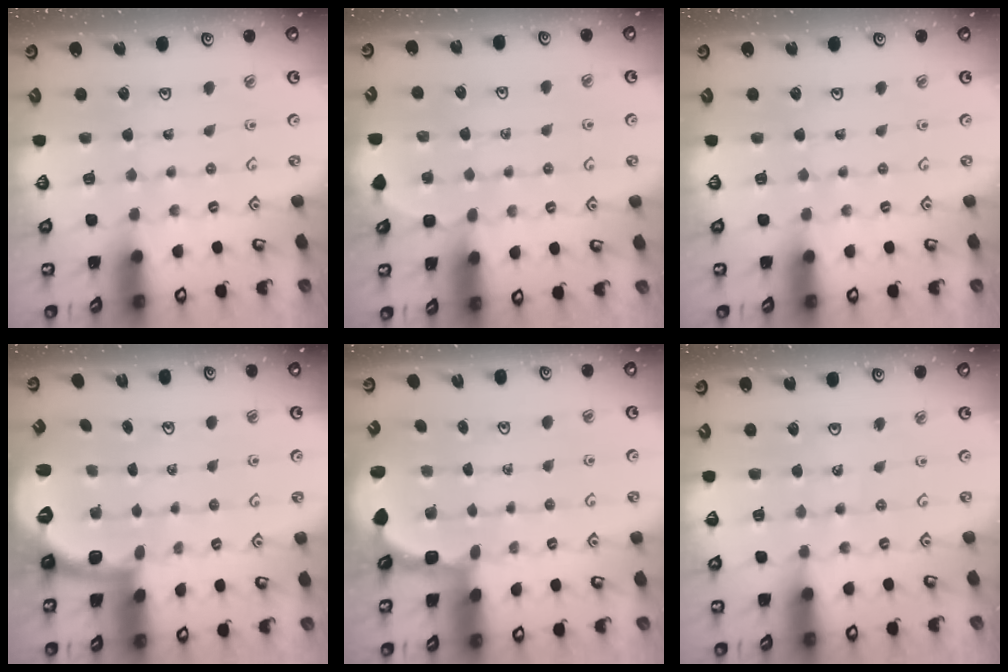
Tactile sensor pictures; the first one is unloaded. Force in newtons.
{"total": 1.8, "press": 1.8, "slide": 0.1}
{"total": 0.0}
{"total": 2.7, "press": 1.6, "slide": 2.1}
{"total": 2.9, "press": 2.5, "slide": 1.4}
{"total": 3.2, "press": 3.0, "slide": 1.3}